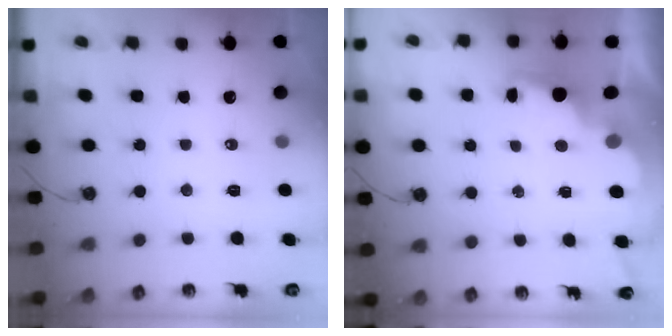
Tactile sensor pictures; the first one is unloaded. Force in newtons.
{"total": 2.7, "press": 2.6, "slide": 0.8}